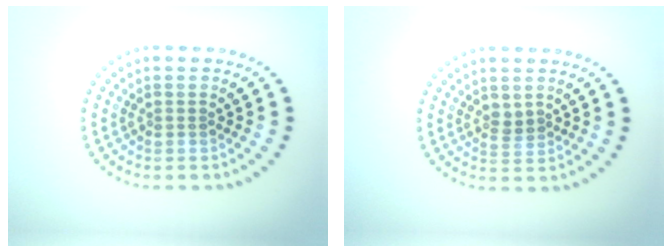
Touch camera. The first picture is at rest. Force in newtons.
{"total": 1.1, "press": 1.1, "slide": 0.4}